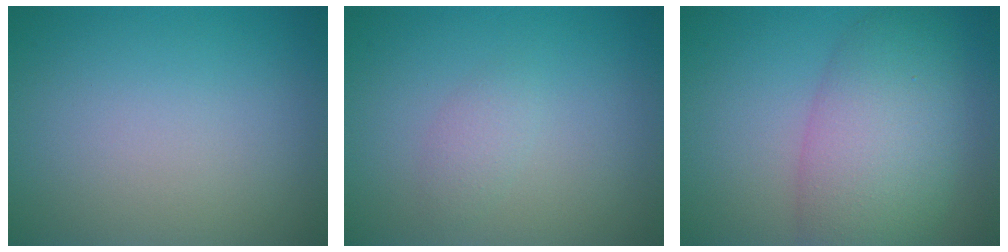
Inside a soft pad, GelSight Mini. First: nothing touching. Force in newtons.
{"total": 1.2, "press": 1.2, "slide": 0.1}
{"total": 7.6, "press": 7.6, "slide": 0.3}